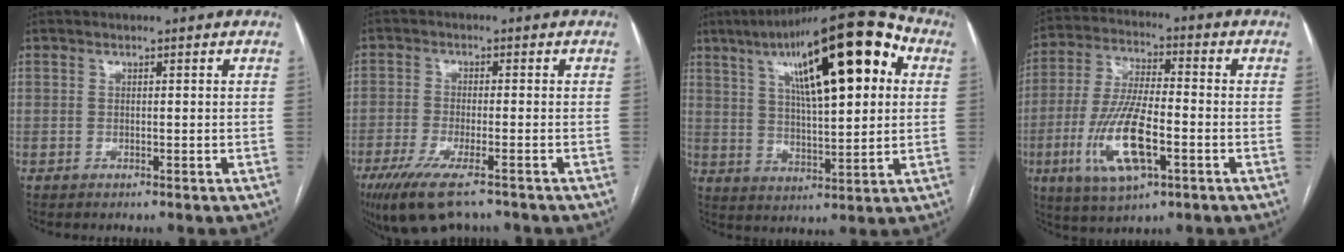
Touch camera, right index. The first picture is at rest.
{"total": 10.9, "force": [-7.7, 2.4, 7.3], "torque": [-0.128, -0.026, -0.124]}
{"total": 22.3, "force": [8.3, 5.7, 19.9], "torque": [-0.320, 0.045, 0.128]}
{"total": 13.7, "force": [-4.3, 3.9, 12.4], "torque": [-0.260, -0.009, -0.076]}